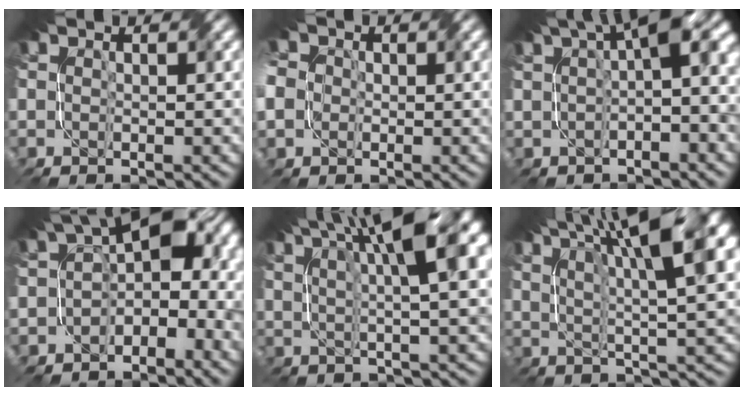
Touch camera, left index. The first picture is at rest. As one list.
[{"total": 6.2, "force": [-0.3, 5.9, 2.0], "torque": [-0.065, 0.015, -0.049]}, {"total": 6.2, "force": [1.9, 1.9, 5.6], "torque": [-0.070, 0.026, 0.021]}, {"total": 8.5, "force": [-0.8, 5.5, 6.4], "torque": [-0.074, 0.009, -0.024]}, {"total": 10.2, "force": [5.1, 2.5, 8.4], "torque": [-0.102, 0.030, 0.074]}, {"total": 11.3, "force": [6.3, 2.4, 9.0], "torque": [-0.130, 0.023, 0.103]}]